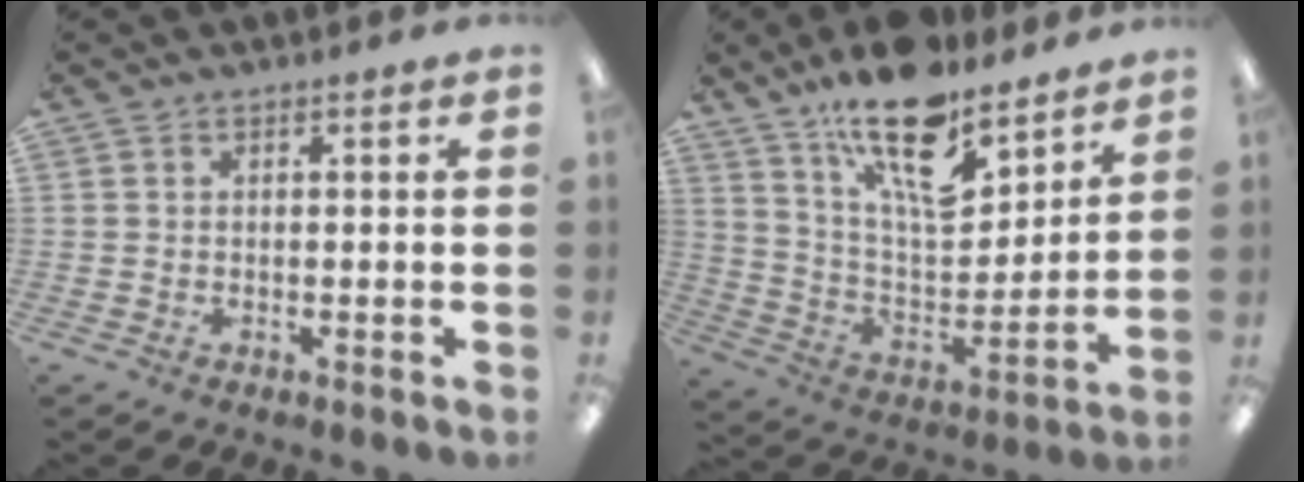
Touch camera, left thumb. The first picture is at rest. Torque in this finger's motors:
{"motor_torque": [1.71, 0.55, 1.85, -0.93, 0.40]}